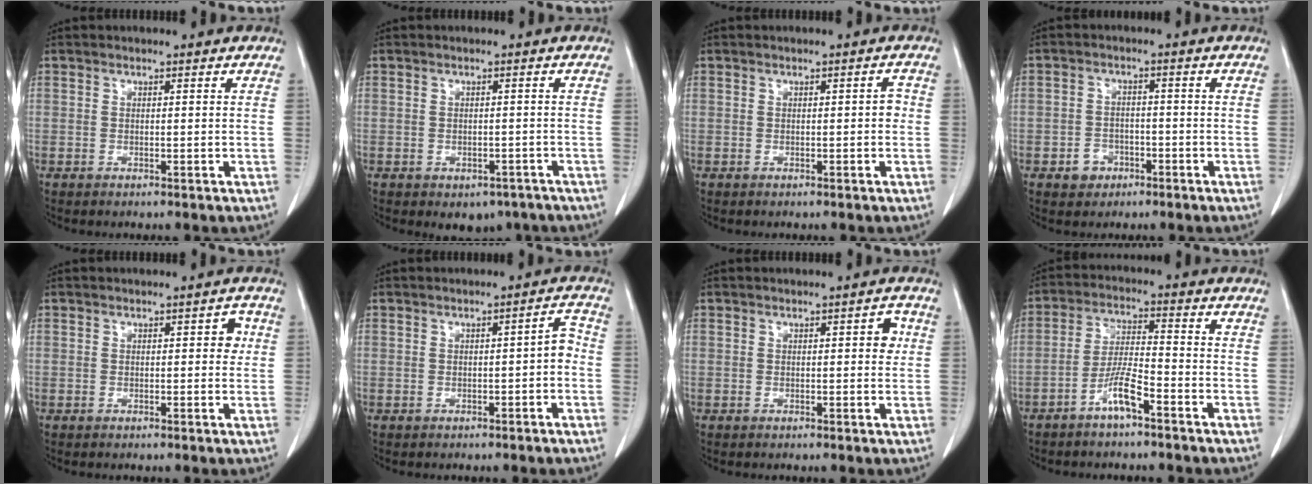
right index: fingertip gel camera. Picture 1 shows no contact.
{"total": 4.4, "force": [-3.2, 2.7, 1.2], "torque": [0.002, 0.007, -0.037]}
{"total": 1.2, "force": [-0.2, 0.5, 1.1], "torque": [-0.010, 0.004, -0.003]}
{"total": 3.5, "force": [-1.7, 3.0, 1.0], "torque": [-0.011, 0.009, -0.021]}
{"total": 2.4, "force": [0.4, 1.3, 1.9], "torque": [-0.019, 0.017, 0.005]}
{"total": 2.8, "force": [-0.8, 0.8, 2.6], "torque": [-0.031, 0.014, -0.010]}
{"total": 2.3, "force": [0.4, 0.9, 2.1], "torque": [-0.019, 0.006, 0.003]}
{"total": 5.9, "force": [-3.7, 0.6, 4.6], "torque": [-0.097, 0.004, -0.071]}